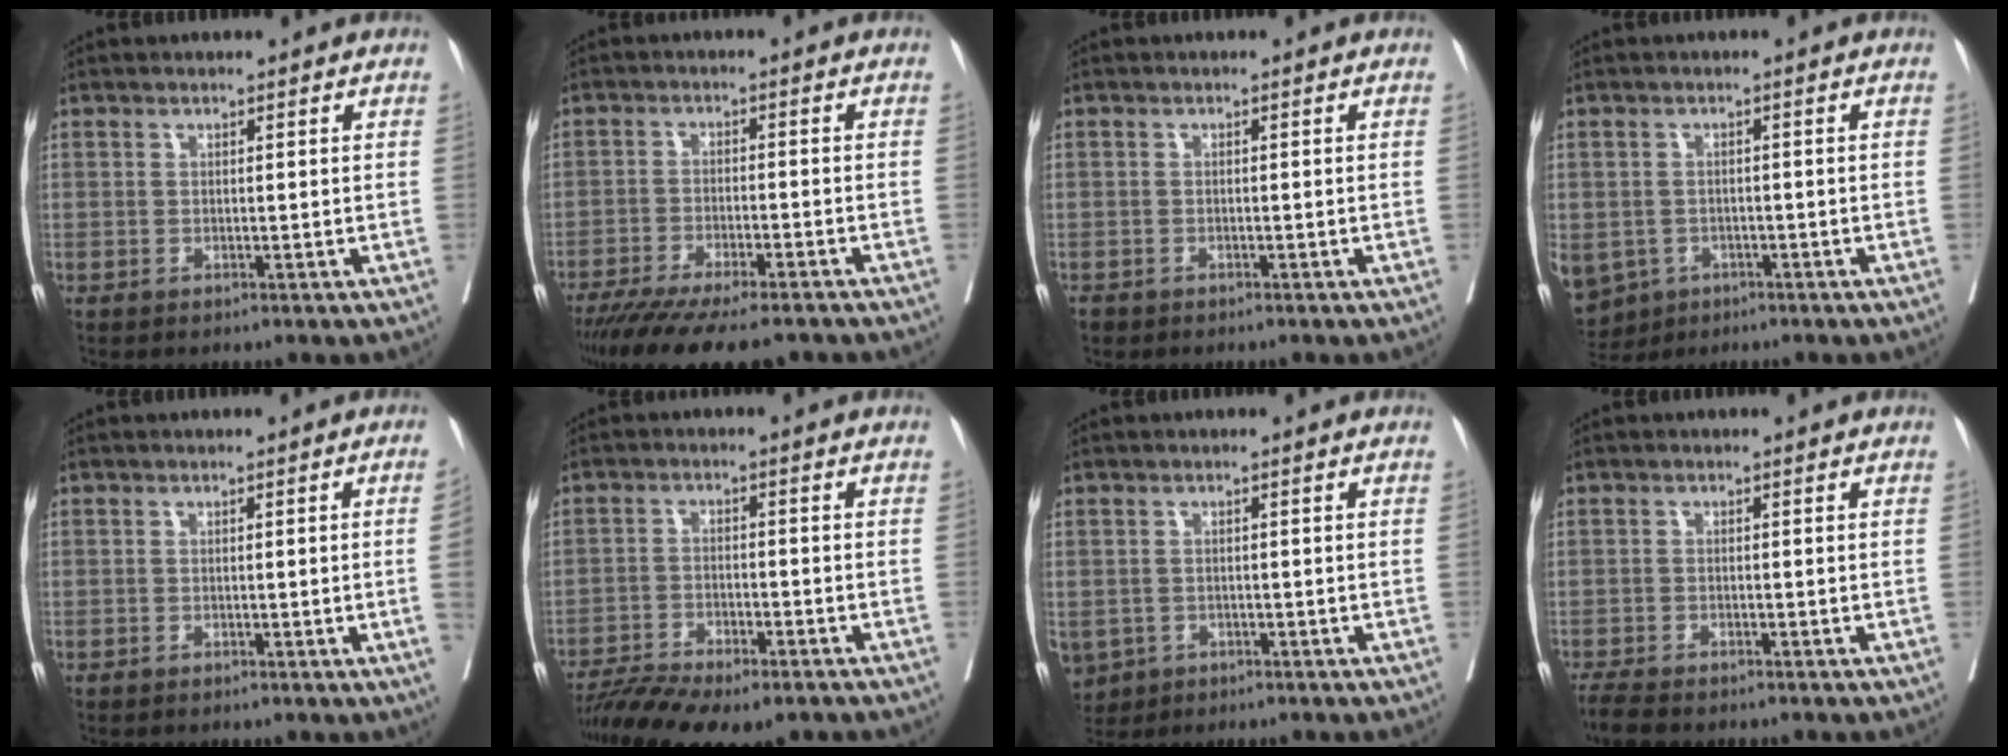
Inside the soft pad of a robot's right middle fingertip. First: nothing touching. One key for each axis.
{"total": 15.9, "fx": -13.0, "fy": 2.6, "fz": 8.8, "tx": -0.143, "ty": -0.036, "tz": -0.199}
{"total": 1.5, "fx": -1.3, "fy": 0.7, "fz": 0.4, "tx": -0.017, "ty": -0.004, "tz": -0.022}
{"total": 12.8, "fx": -5.9, "fy": 10.4, "fz": 4.6, "tx": -0.150, "ty": -0.011, "tz": -0.077}
{"total": 2.4, "fx": -0.5, "fy": -0.5, "fz": 2.3, "tx": -0.035, "ty": 0.000, "tz": -0.005}
{"total": 13.3, "fx": -10.8, "fy": 2.9, "fz": 7.1, "tx": -0.129, "ty": -0.013, "tz": -0.171}
{"total": 7.1, "fx": -3.4, "fy": 5.8, "fz": 2.3, "tx": -0.069, "ty": -0.003, "tz": -0.049}
{"total": 4.7, "fx": -4.1, "fy": 0.9, "fz": 2.1, "tx": -0.042, "ty": -0.015, "tz": -0.072}